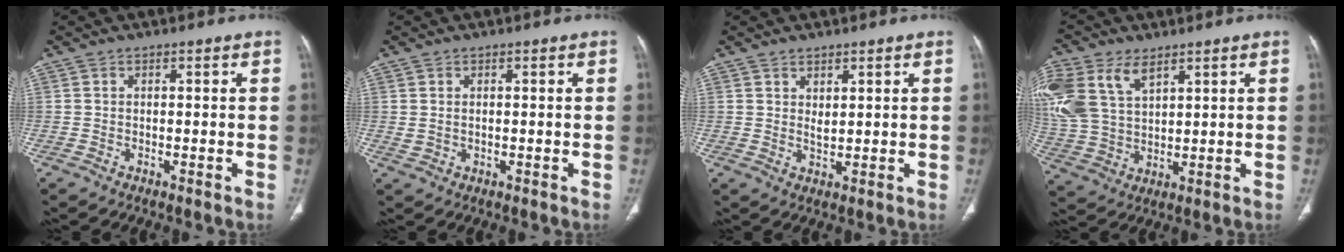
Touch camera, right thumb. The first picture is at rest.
{"total": 1.4, "force": [0.4, 0.9, 1.1], "torque": [-0.027, 0.000, 0.014]}
{"total": 2.1, "force": [1.2, 1.1, 1.4], "torque": [-0.019, -0.012, 0.026]}
{"total": 16.2, "force": [7.9, 9.9, 10.1], "torque": [-0.243, -0.002, 0.162]}